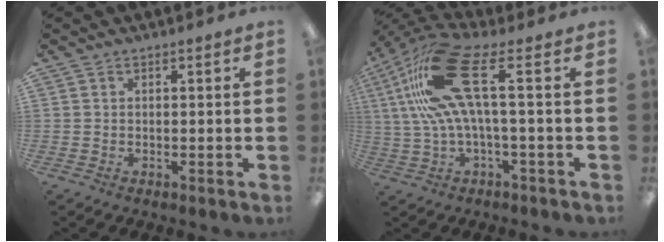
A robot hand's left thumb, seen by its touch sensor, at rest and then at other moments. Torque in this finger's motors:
{"motor_torque": [2.27, 2.57, 2.25, -0.45, 0.63]}